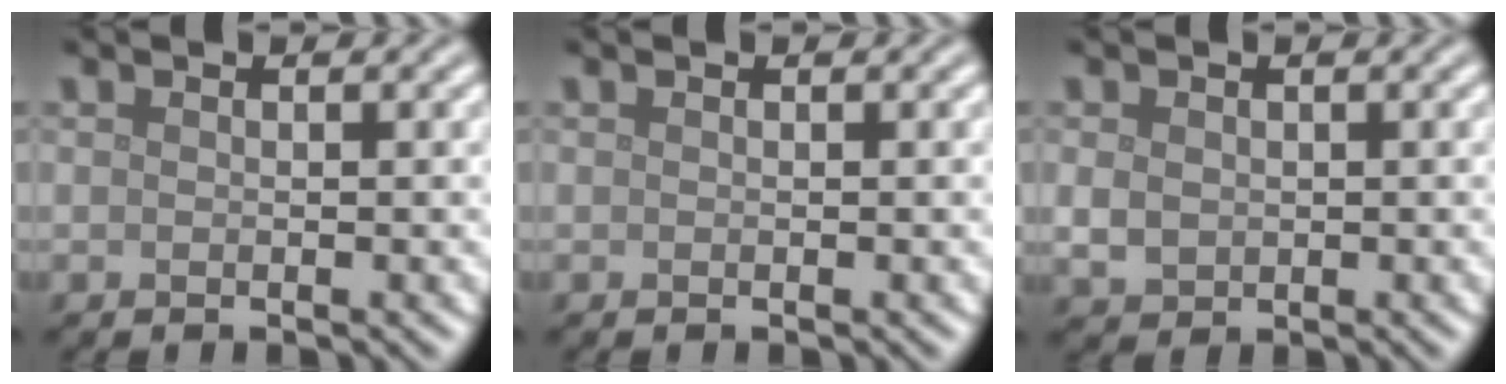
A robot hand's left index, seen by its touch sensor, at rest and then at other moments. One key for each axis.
{"total": 0.0}
{"total": 1.9, "fx": 0.1, "fy": 1.6, "fz": 1.0, "tx": -0.021, "ty": -0.004, "tz": 0.003}